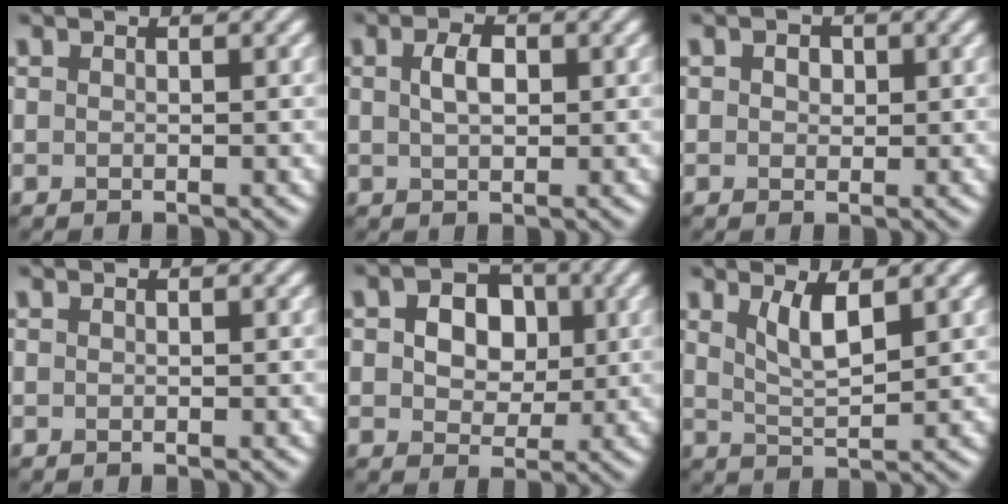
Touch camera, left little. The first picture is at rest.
{"total": 2.4, "force": [0.5, 1.4, 1.9], "torque": [-0.041, 0.003, 0.008]}
{"total": 1.5, "force": [0.5, 1.2, 0.9], "torque": [-0.010, 0.005, 0.000]}
{"total": 0.0}
{"total": 6.1, "force": [1.2, 4.6, 3.9], "torque": [-0.062, 0.013, 0.002]}
{"total": 3.2, "force": [1.6, 0.9, 2.6], "torque": [-0.051, -0.007, 0.034]}